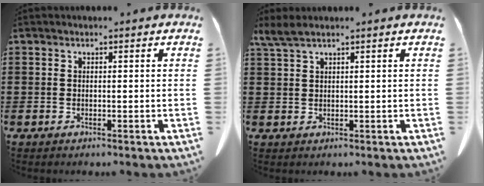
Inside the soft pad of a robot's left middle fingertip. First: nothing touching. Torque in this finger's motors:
{"motor_torque": [0.14, -0.05, 0.11, 0.02]}